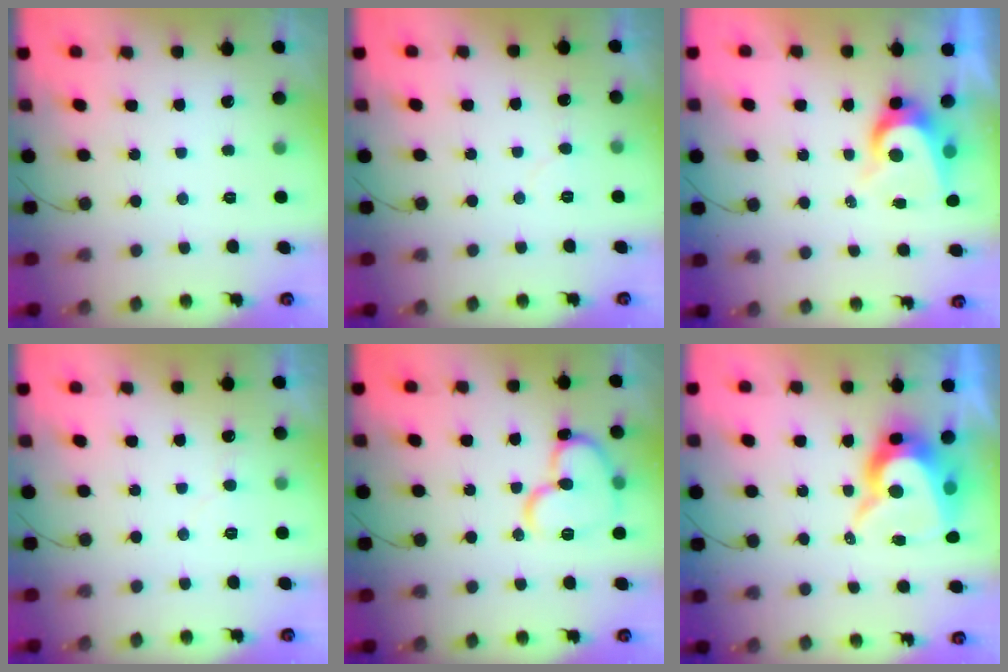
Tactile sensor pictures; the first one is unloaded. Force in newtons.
{"total": 4.4, "press": 4.3, "slide": 0.5}
{"total": 6.7, "press": 6.7, "slide": 0.5}
{"total": 5.1, "press": 5.0, "slide": 0.5}
{"total": 14.6, "press": 14.5, "slide": 1.8}
{"total": 12.5, "press": 12.5, "slide": 1.0}